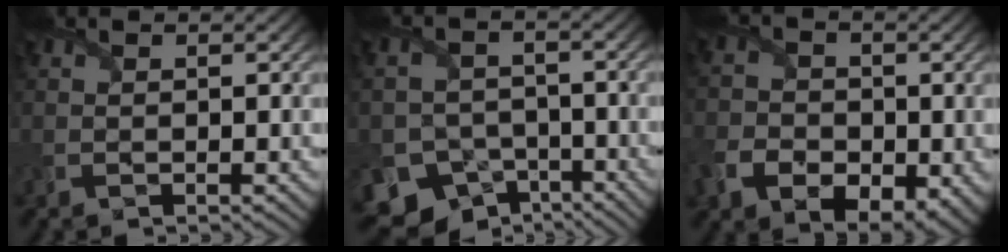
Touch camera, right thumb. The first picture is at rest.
{"total": 10.1, "force": [-6.6, 7.2, 2.4], "torque": [-0.050, -0.031, -0.116]}
{"total": 8.3, "force": [-3.4, 6.0, 4.6], "torque": [-0.107, -0.028, -0.056]}